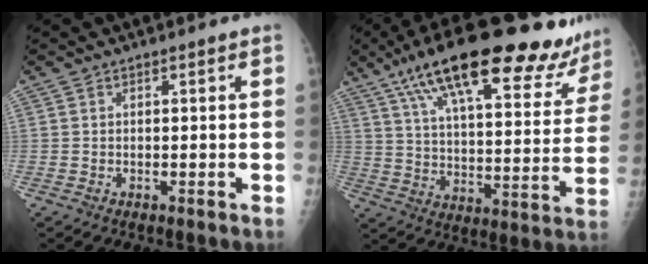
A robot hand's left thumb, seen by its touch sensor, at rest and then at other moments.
{"total": 30.2, "force": [21.0, 9.1, 19.6], "torque": [-0.274, -0.038, 0.306]}